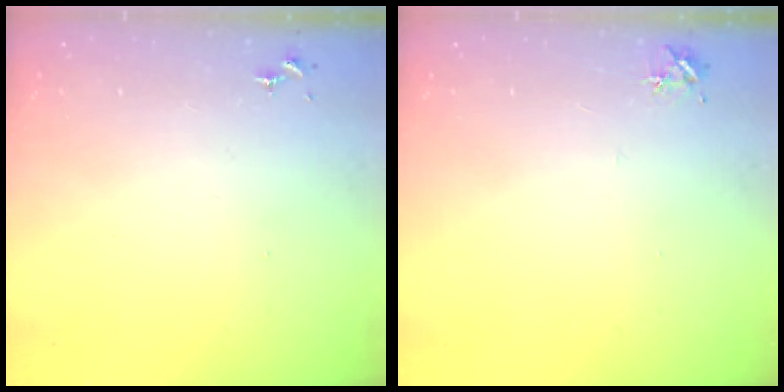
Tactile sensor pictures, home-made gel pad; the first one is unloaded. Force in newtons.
{"total": 3.4, "press": 3.3, "slide": 0.5}